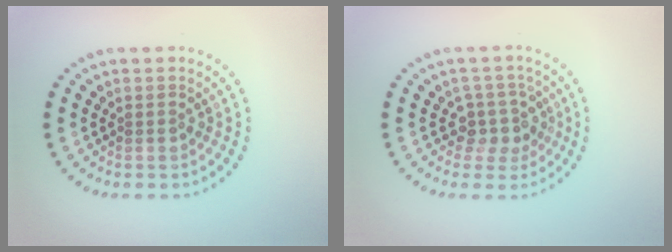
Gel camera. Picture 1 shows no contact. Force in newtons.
{"total": 2.6, "press": 2.0, "slide": 1.6}